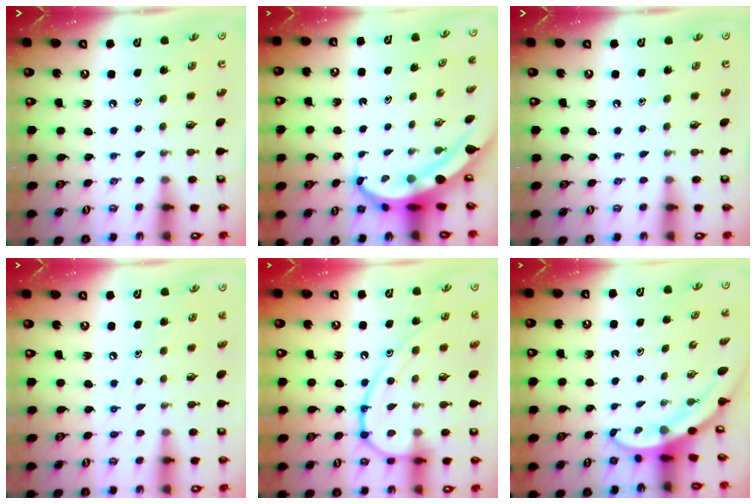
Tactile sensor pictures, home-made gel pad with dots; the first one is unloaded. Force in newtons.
{"total": 6.4, "press": 6.2, "slide": 1.5}
{"total": 0.0}
{"total": 5.7, "press": 5.7, "slide": 0.7}
{"total": 14.0, "press": 13.9, "slide": 1.5}
{"total": 3.1, "press": 3.1, "slide": 0.0}